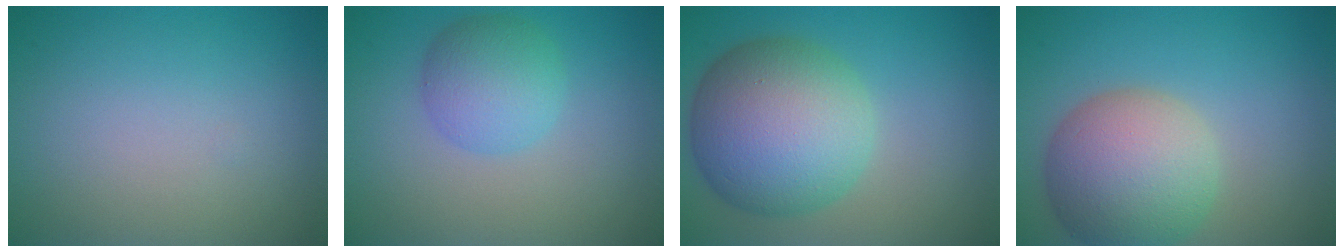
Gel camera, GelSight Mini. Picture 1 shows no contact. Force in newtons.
{"total": 4.0, "press": 4.0, "slide": 0.1}
{"total": 11.0, "press": 11.0, "slide": 0.4}
{"total": 8.4, "press": 8.4, "slide": 0.8}